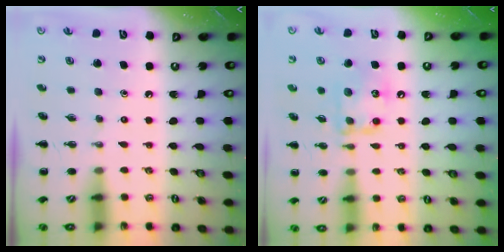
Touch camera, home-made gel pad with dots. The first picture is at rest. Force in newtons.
{"total": 13.4, "press": 13.3, "slide": 1.3}